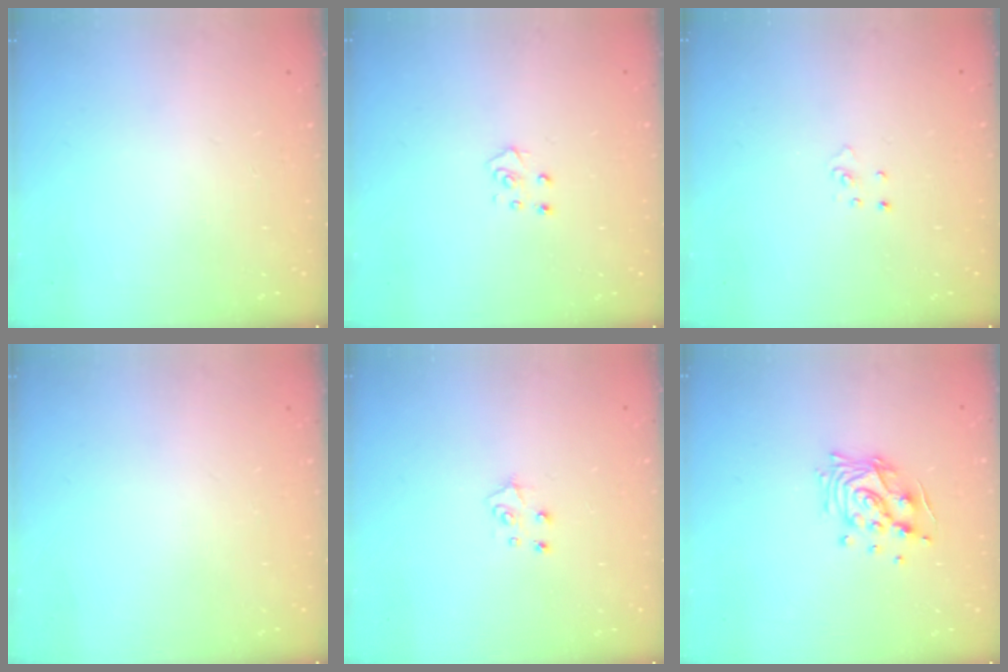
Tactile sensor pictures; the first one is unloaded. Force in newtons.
{"total": 4.7, "press": 4.7, "slide": 0.4}
{"total": 3.0, "press": 2.9, "slide": 0.3}
{"total": 0.0}
{"total": 5.6, "press": 5.6, "slide": 0.5}
{"total": 12.0, "press": 11.9, "slide": 1.2}